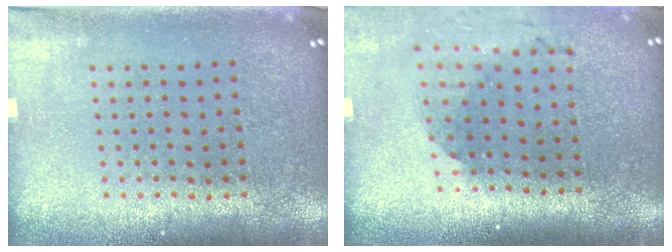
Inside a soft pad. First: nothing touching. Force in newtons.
{"total": 2.0, "press": 1.4, "slide": 1.3}